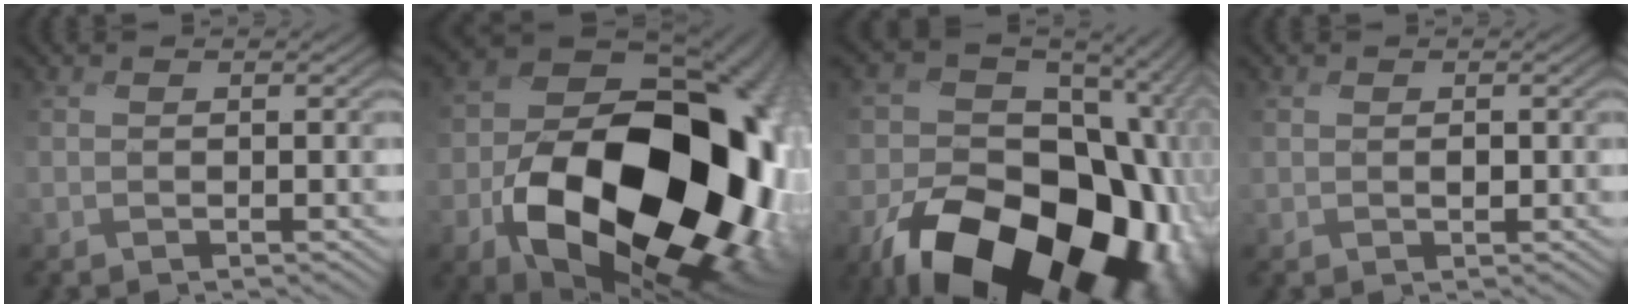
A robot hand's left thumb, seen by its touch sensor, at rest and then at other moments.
{"total": 23.6, "force": [-5.3, 16.5, 16.0], "torque": [-0.297, -0.090, -0.034]}
{"total": 22.9, "force": [-10.6, 15.6, 13.0], "torque": [-0.212, -0.065, -0.125]}
{"total": 1.1, "force": [0.2, 0.9, 0.6], "torque": [-0.015, -0.005, 0.008]}